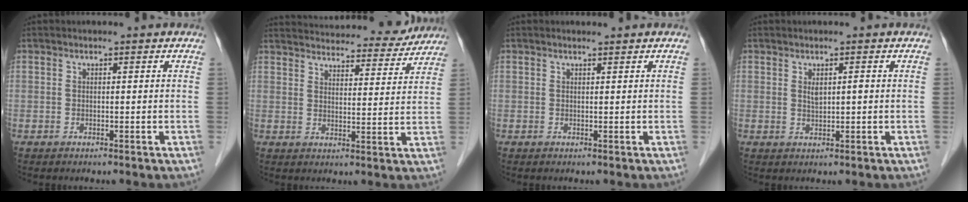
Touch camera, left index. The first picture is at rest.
{"total": 21.4, "force": [20.3, 4.4, 5.4], "torque": [-0.084, -0.002, 0.258]}
{"total": 0.6, "force": [0.6, -0.1, 0.1], "torque": [-0.009, 0.000, 0.011]}
{"total": 1.8, "force": [0.4, 0.5, 1.7], "torque": [-0.032, 0.003, 0.010]}